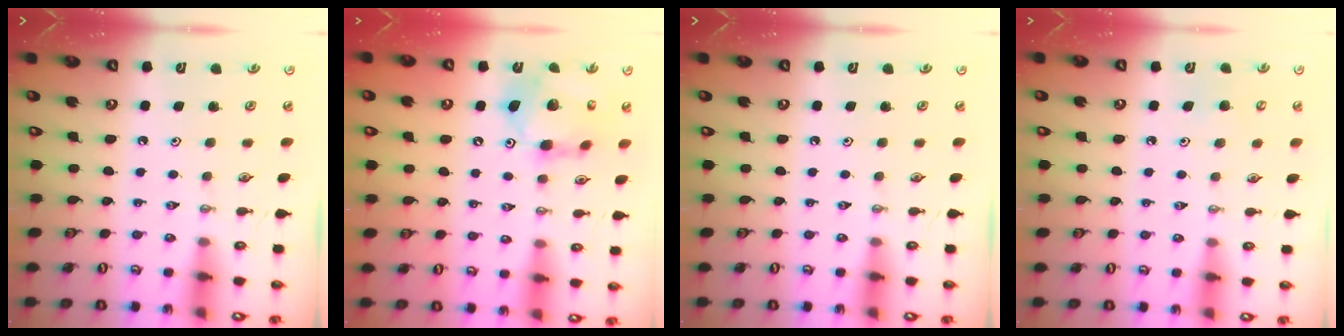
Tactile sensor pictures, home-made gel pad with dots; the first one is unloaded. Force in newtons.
{"total": 13.6, "press": 13.5, "slide": 1.5}
{"total": 0.0}
{"total": 5.0, "press": 5.0, "slide": 0.5}